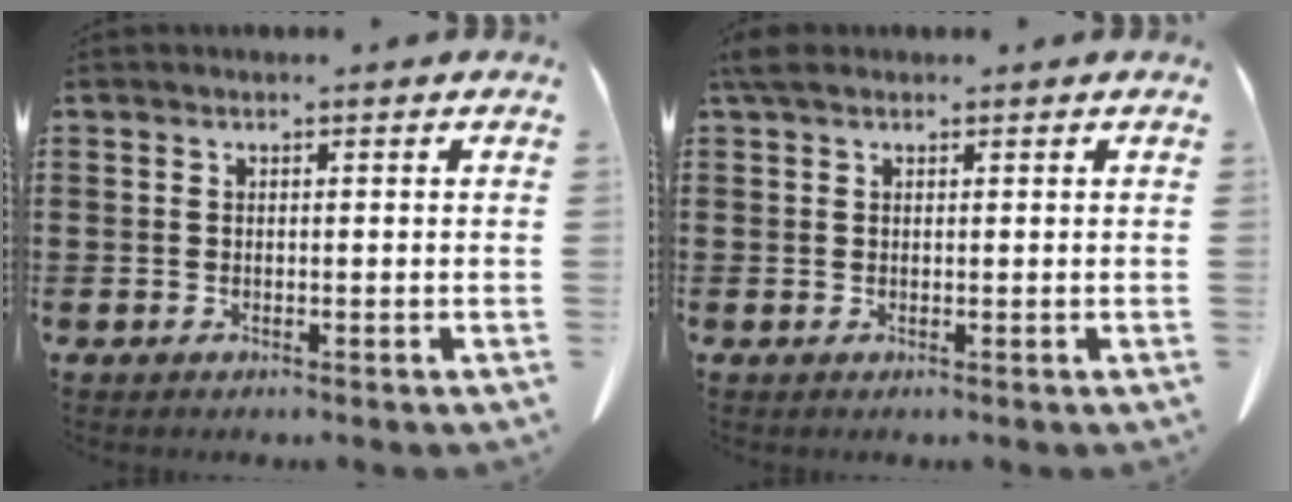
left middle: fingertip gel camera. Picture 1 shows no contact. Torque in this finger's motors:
{"motor_torque": [0.67, 0.39, -0.08, -0.02]}